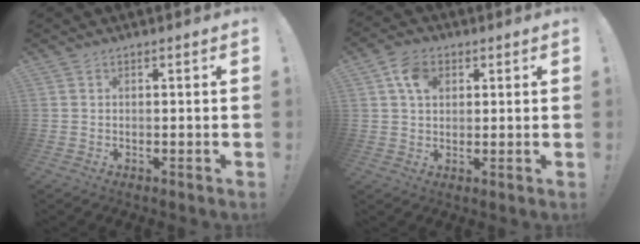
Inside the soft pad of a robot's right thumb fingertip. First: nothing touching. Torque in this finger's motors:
{"motor_torque": [0.05, 0.16, 0.70, -0.12, 0.01]}